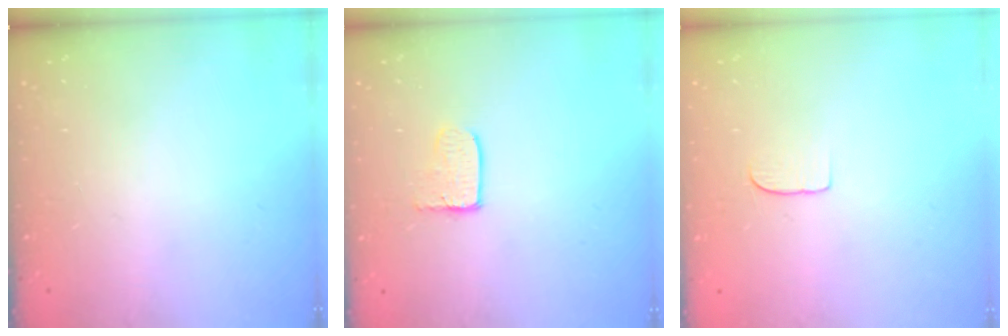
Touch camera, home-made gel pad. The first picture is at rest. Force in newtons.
{"total": 3.3, "press": 3.3, "slide": 0.3}
{"total": 5.0, "press": 4.9, "slide": 0.4}